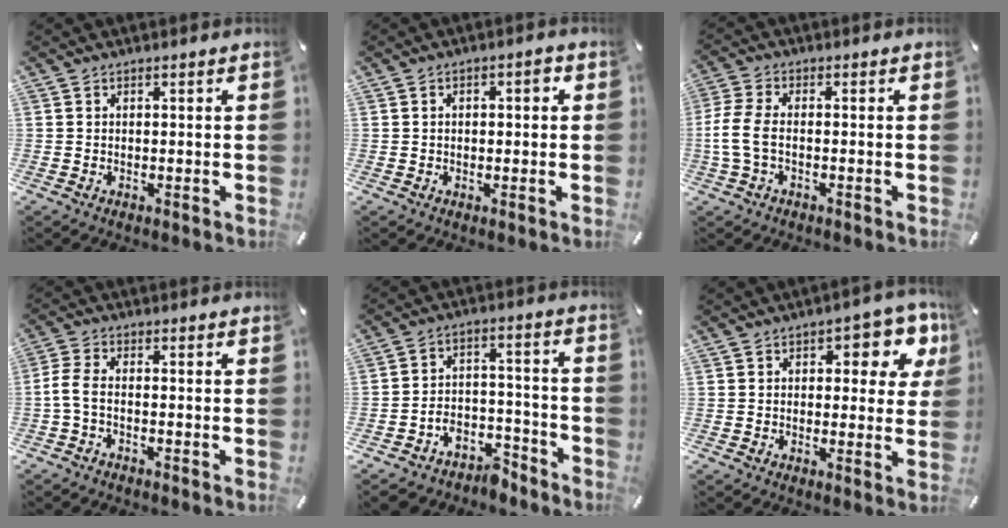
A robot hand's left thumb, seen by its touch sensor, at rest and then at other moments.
{"total": 2.5, "force": [0.2, 1.4, 2.0], "torque": [-0.031, 0.007, -0.002]}
{"total": 6.5, "force": [-1.7, 3.2, 5.4], "torque": [-0.130, -0.006, -0.035]}
{"total": 3.9, "force": [-1.7, 1.4, 3.2], "torque": [-0.083, -0.004, -0.038]}
{"total": 7.2, "force": [-5.2, 4.6, 2.0], "torque": [-0.019, 0.031, -0.094]}
{"total": 8.7, "force": [3.7, 4.7, 6.3], "torque": [-0.073, -0.014, 0.057]}